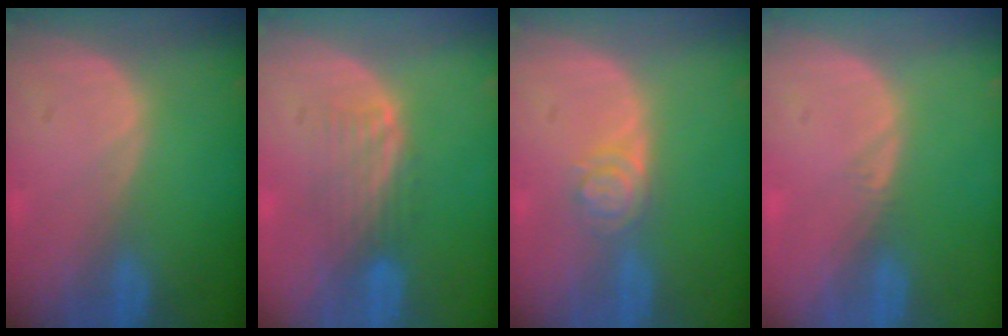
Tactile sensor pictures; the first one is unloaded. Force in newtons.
{"total": 4.6, "press": 4.0, "slide": 2.3}
{"total": 3.9, "press": 3.5, "slide": 1.8}
{"total": 0.5, "press": 0.5, "slide": 0.2}